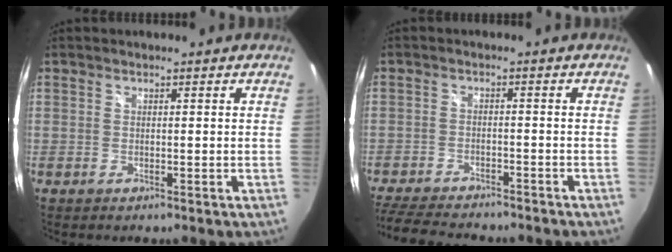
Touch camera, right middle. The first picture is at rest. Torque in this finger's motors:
{"motor_torque": [1.11, -1.03, 0.13, 0.05]}